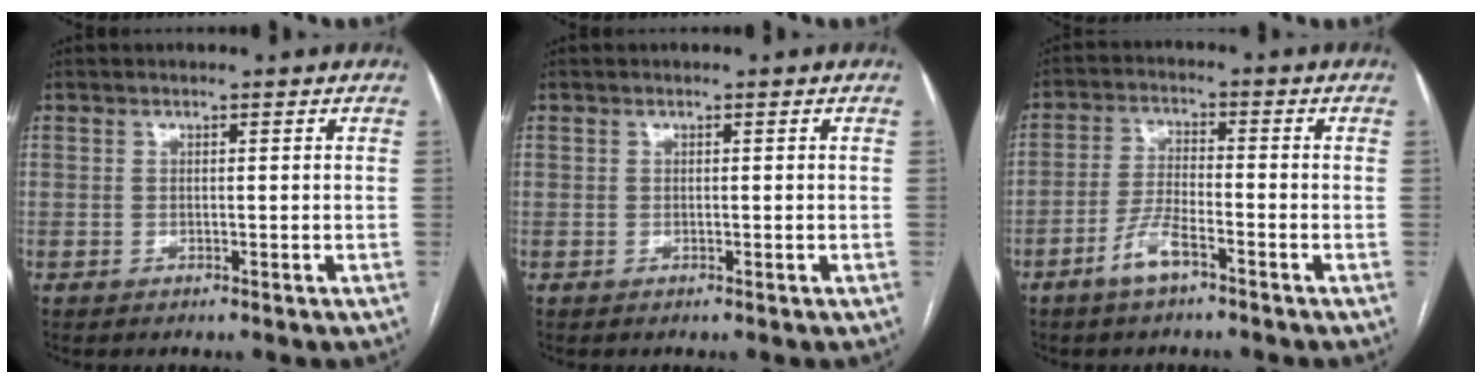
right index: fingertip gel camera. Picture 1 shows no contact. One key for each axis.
{"total": 0.0}
{"total": 5.3, "fx": -3.4, "fy": 1.1, "fz": 3.9, "tx": -0.087, "ty": 0.001, "tz": -0.067}